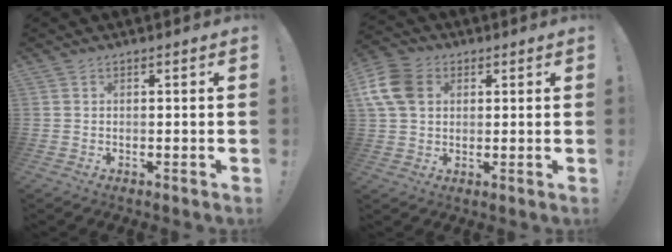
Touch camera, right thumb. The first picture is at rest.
{"total": 12.3, "force": [3.4, 9.2, 7.4], "torque": [-0.154, 0.004, 0.069]}